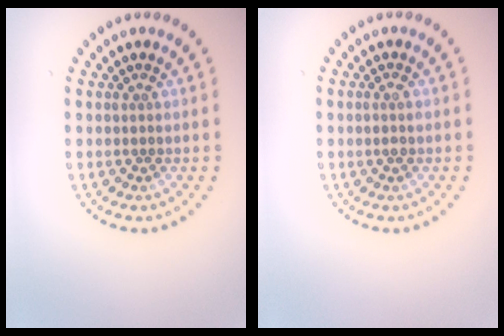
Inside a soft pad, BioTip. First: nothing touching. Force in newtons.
{"total": 0.9, "press": 0.9, "slide": 0.3}